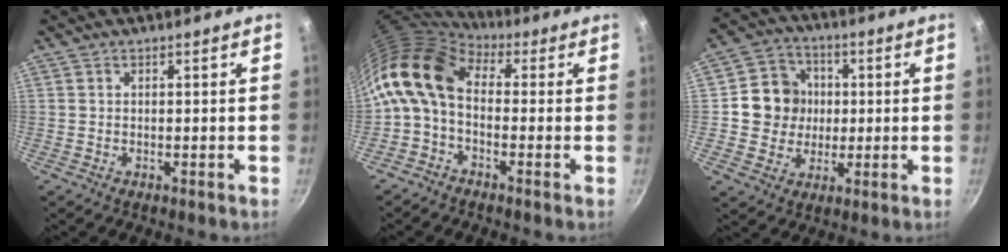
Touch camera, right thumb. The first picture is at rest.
{"total": 11.7, "force": [0.6, 7.5, 9.0], "torque": [-0.168, 0.025, -0.010]}
{"total": 10.6, "force": [0.7, 9.9, 3.7], "torque": [-0.023, 0.016, 0.003]}